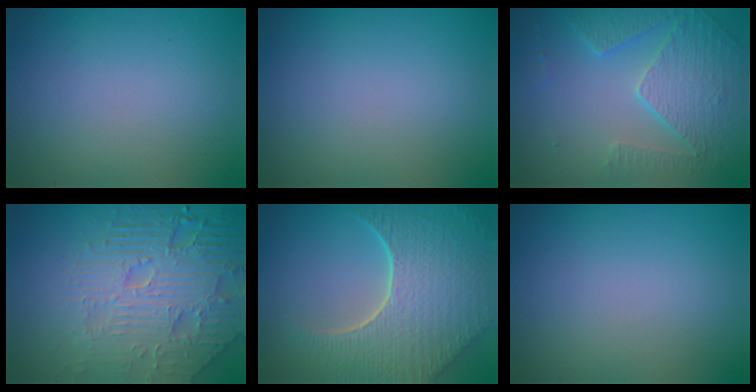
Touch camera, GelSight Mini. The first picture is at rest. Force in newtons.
{"total": 0.0}
{"total": 5.1, "press": 3.7, "slide": 3.6}
{"total": 6.8, "press": 5.6, "slide": 3.7}
{"total": 8.7, "press": 6.2, "slide": 6.1}
{"total": 0.0}